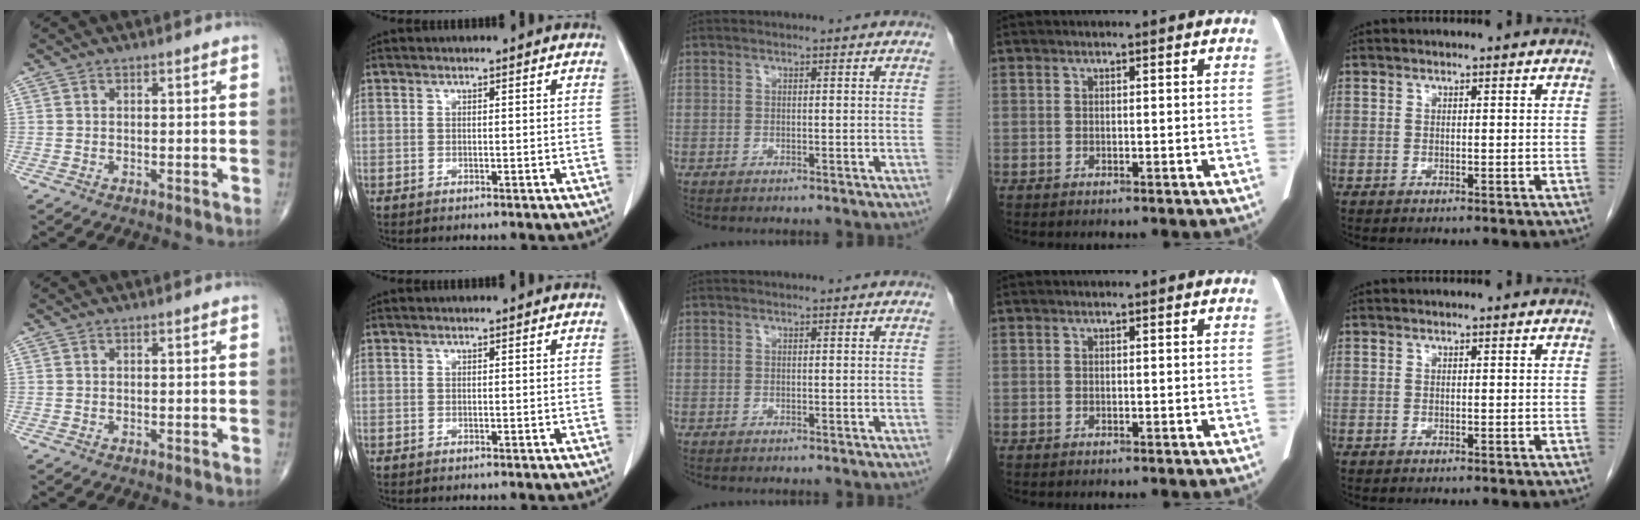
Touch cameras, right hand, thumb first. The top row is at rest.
{}